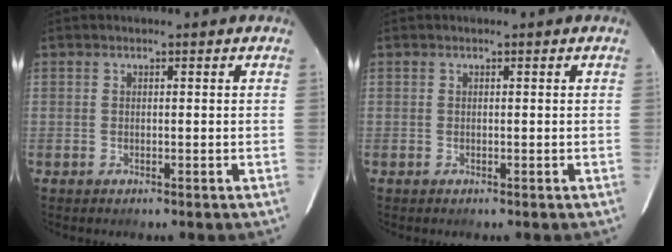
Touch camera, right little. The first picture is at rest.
{"total": 0.0}